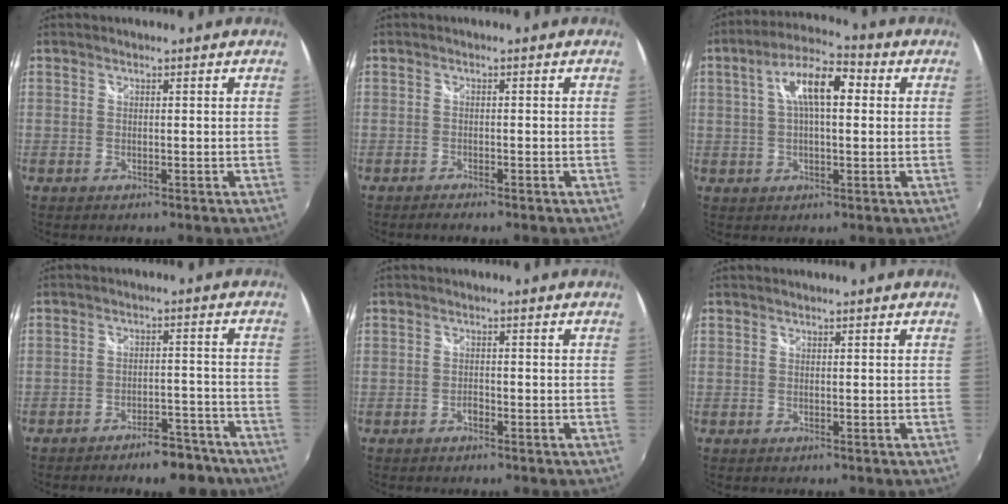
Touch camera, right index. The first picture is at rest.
{"total": 1.6, "force": [-1.5, 0.2, 0.6], "torque": [-0.021, -0.006, -0.029]}
{"total": 10.1, "force": [2.1, 3.8, 9.1], "torque": [-0.163, 0.025, 0.031]}
{"total": 8.7, "force": [-7.2, 3.3, 3.7], "torque": [-0.064, 0.019, -0.085]}
{"total": 1.2, "force": [-0.9, 0.6, 0.5], "torque": [-0.011, 0.000, -0.017]}
{"total": 0.0}